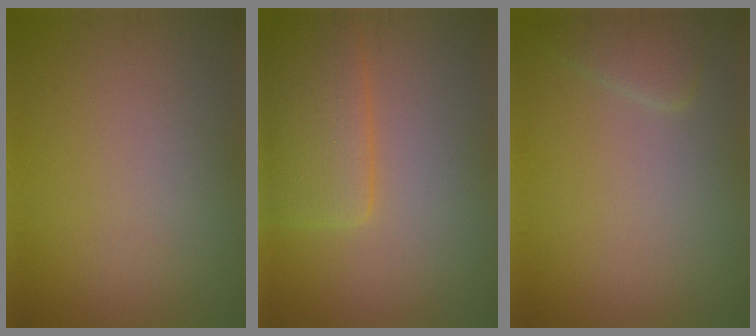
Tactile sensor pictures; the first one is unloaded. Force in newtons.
{"total": 4.6, "press": 4.6, "slide": 0.2}
{"total": 1.9, "press": 1.9, "slide": 0.2}